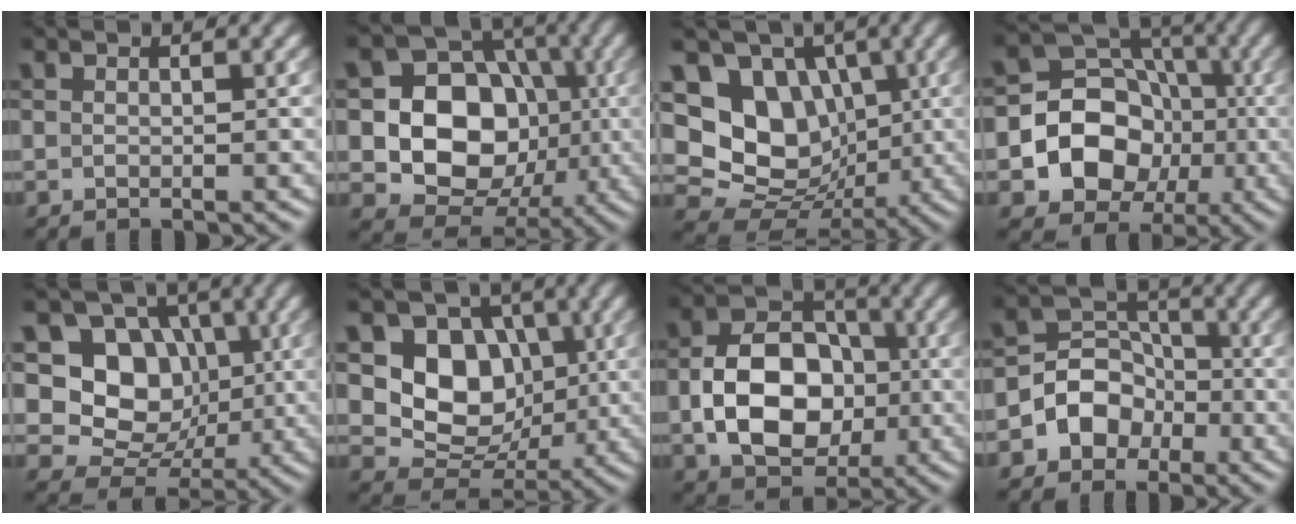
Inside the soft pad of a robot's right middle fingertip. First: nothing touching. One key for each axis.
{"total": 11.3, "fx": -1.2, "fy": 9.3, "fz": 6.4, "tx": -0.091, "ty": -0.003, "tz": -0.044}
{"total": 11.6, "fx": 2.0, "fy": 9.8, "fz": 6.0, "tx": -0.108, "ty": 0.029, "tz": 0.008}
{"total": 9.9, "fx": -1.9, "fy": 8.5, "fz": 4.6, "tx": -0.060, "ty": 0.001, "tz": -0.060}
{"total": 9.4, "fx": 1.7, "fy": 7.9, "fz": 4.8, "tx": -0.075, "ty": 0.003, "tz": 0.007}
{"total": 8.1, "fx": 1.3, "fy": 6.6, "fz": 4.5, "tx": -0.075, "ty": -0.012, "tz": 0.011}
{"total": 9.2, "fx": -1.4, "fy": 6.7, "fz": 6.2, "tx": -0.110, "ty": 0.003, "tz": -0.025}
{"total": 5.0, "fx": -2.0, "fy": 4.2, "fz": 1.8, "tx": 0.005, "ty": 0.011, "tz": -0.059}